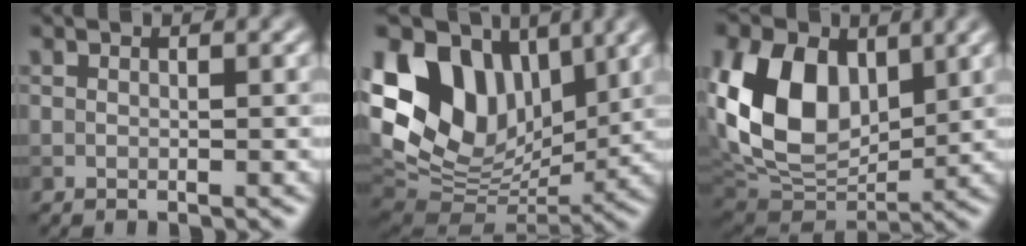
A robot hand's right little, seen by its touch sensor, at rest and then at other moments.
{"total": 13.5, "force": [5.2, 9.4, 8.3], "torque": [-0.172, 0.028, 0.096]}
{"total": 11.4, "force": [2.7, 7.9, 7.7], "torque": [-0.173, -0.005, 0.048]}